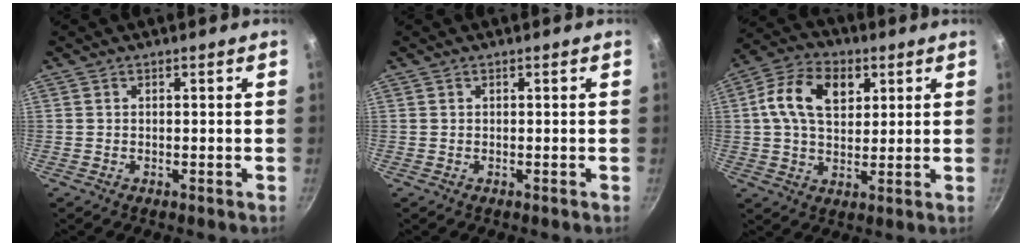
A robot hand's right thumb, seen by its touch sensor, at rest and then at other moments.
{"total": 0.0}
{"total": 12.4, "force": [3.5, 8.3, 8.5], "torque": [-0.138, 0.006, 0.048]}